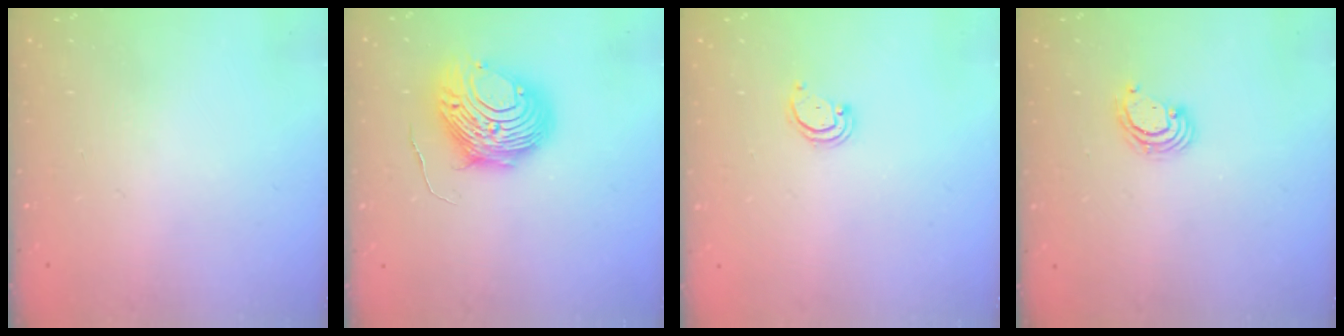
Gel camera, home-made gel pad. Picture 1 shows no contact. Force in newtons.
{"total": 10.8, "press": 10.8, "slide": 0.9}
{"total": 2.2, "press": 2.2, "slide": 0.2}
{"total": 3.2, "press": 3.2, "slide": 0.1}